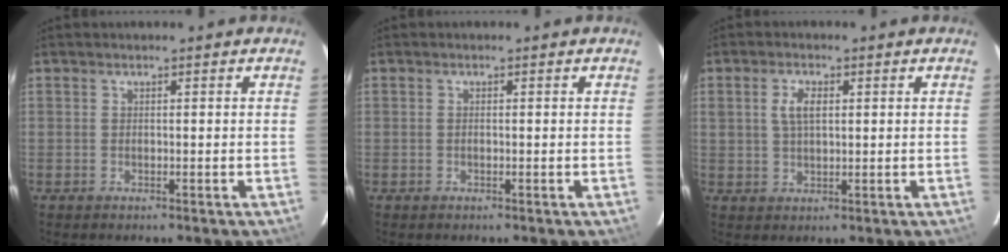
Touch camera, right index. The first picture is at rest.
{"total": 0.6, "force": [0.1, 0.2, 0.5], "torque": [-0.012, 0.001, -0.001]}
{"total": 4.3, "force": [1.2, 2.3, 3.5], "torque": [-0.066, 0.006, 0.025]}